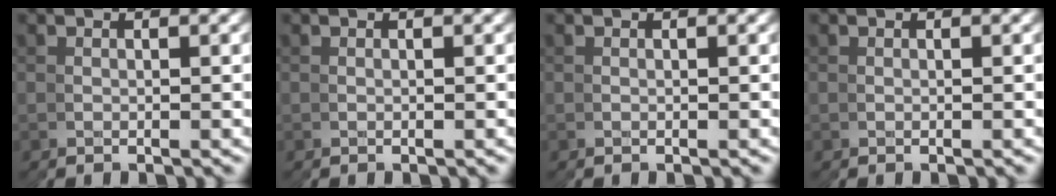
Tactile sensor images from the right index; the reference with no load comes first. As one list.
[{"total": 0.0}, {"total": 0.0}, {"total": 0.0}]